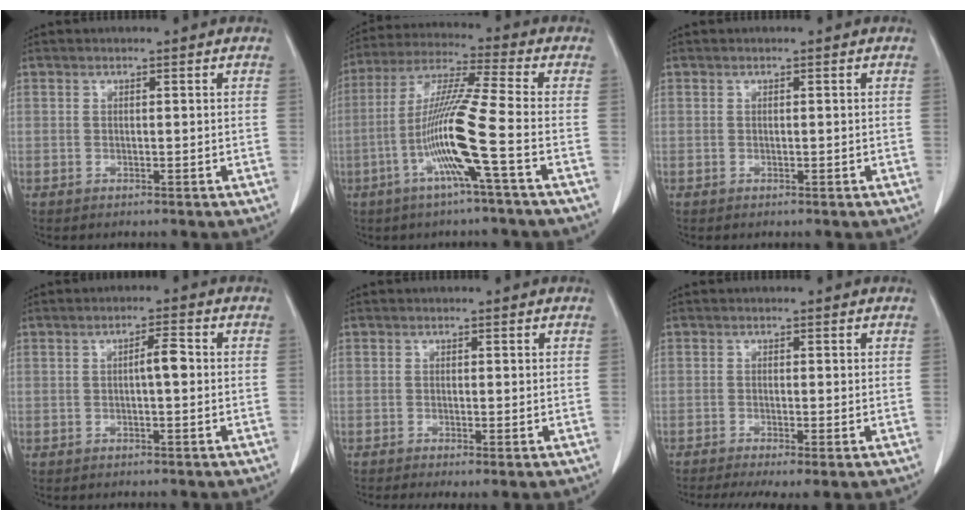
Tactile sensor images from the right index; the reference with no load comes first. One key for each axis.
{"total": 12.6, "fx": -4.0, "fy": -1.4, "fz": 11.8, "tx": -0.237, "ty": -0.003, "tz": -0.085}
{"total": 0.0}
{"total": 2.9, "fx": 0.0, "fy": 0.4, "fz": 2.8, "tx": -0.047, "ty": 0.004, "tz": -0.001}
{"total": 2.0, "fx": -0.8, "fy": 0.5, "fz": 1.7, "tx": -0.028, "ty": -0.006, "tz": -0.011}
{"total": 5.4, "fx": -3.3, "fy": 1.2, "fz": 4.1, "tx": -0.067, "ty": -0.015, "tz": -0.058}